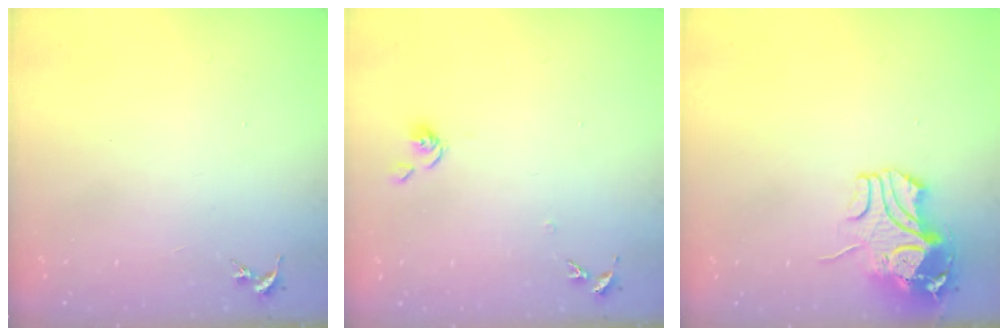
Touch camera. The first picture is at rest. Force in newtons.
{"total": 6.7, "press": 6.7, "slide": 0.6}
{"total": 11.3, "press": 11.2, "slide": 1.6}